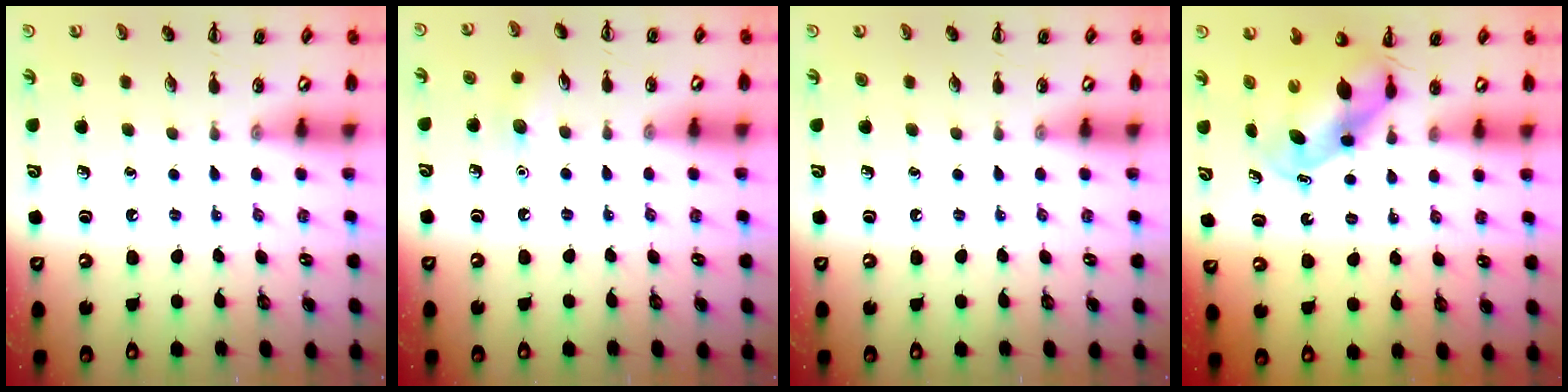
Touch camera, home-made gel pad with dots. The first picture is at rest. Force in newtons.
{"total": 5.6, "press": 5.4, "slide": 1.3}
{"total": 0.0}
{"total": 6.3, "press": 6.2, "slide": 1.1}